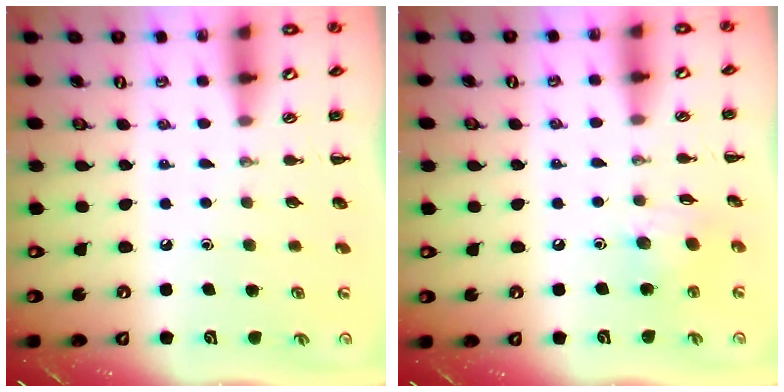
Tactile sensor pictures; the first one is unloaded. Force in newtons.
{"total": 6.3, "press": 6.2, "slide": 0.7}